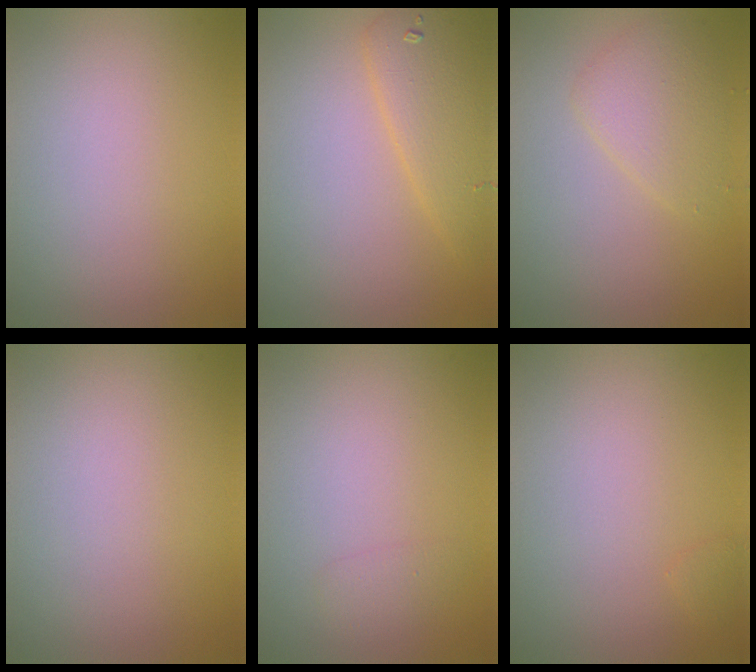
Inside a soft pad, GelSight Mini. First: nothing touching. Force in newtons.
{"total": 3.7, "press": 3.7, "slide": 0.2}
{"total": 2.6, "press": 2.6, "slide": 0.1}
{"total": 0.0}
{"total": 0.9, "press": 0.9, "slide": 0.1}
{"total": 0.5, "press": 0.5, "slide": 0.0}